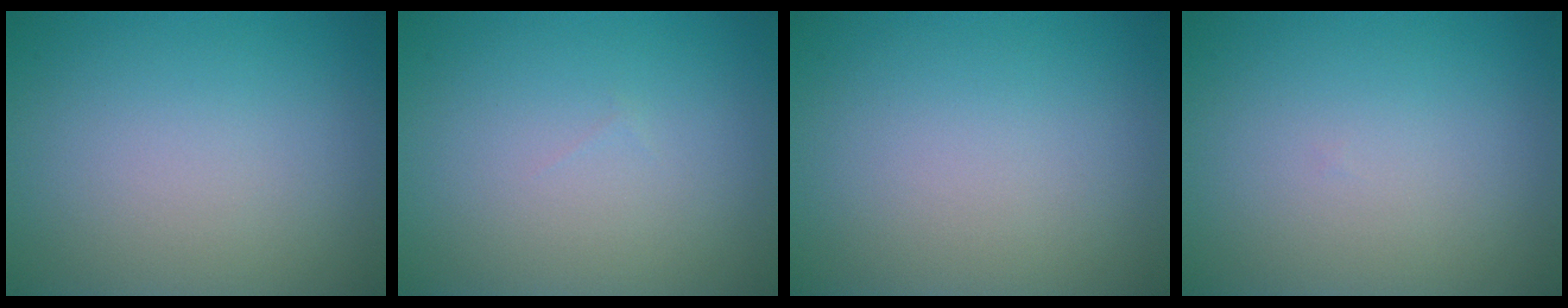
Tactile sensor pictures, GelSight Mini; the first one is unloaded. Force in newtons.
{"total": 0.0}
{"total": 0.0}
{"total": 0.0}